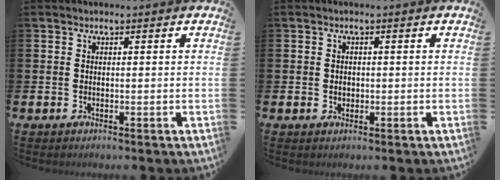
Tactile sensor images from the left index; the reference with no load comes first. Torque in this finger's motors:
{"motor_torque": [0.02, 0.01, 0.00, 0.00]}